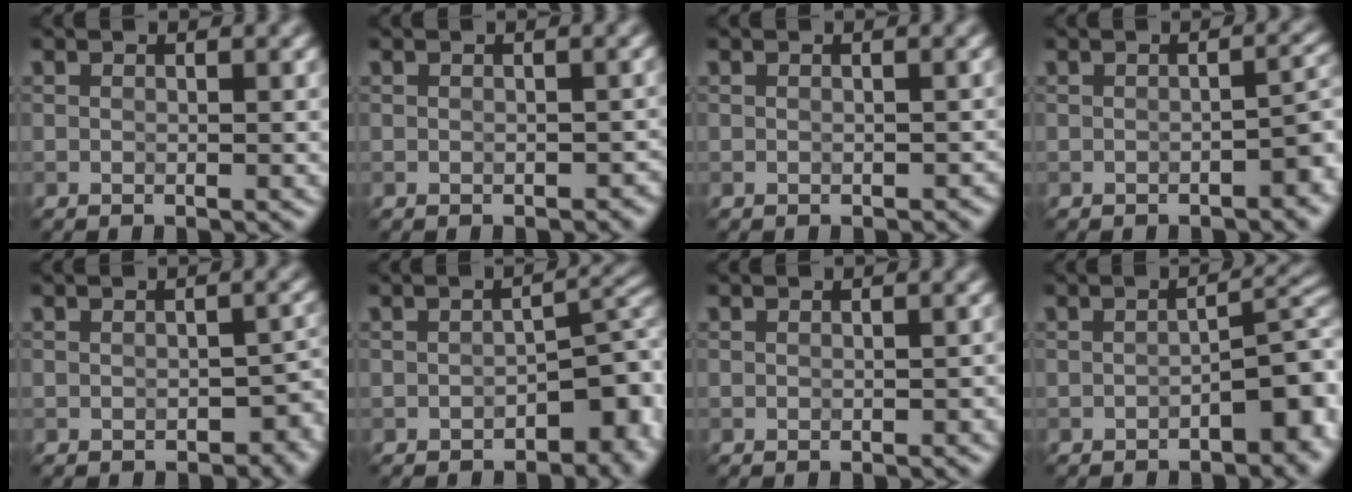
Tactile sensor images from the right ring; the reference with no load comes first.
{"total": 1.2, "force": [-0.5, 1.0, 0.6], "torque": [-0.007, -0.003, -0.006]}
{"total": 0.8, "force": [-0.3, 0.6, 0.3], "torque": [-0.002, -0.002, -0.003]}
{"total": 3.0, "force": [-1.4, 1.2, 2.3], "torque": [-0.028, 0.009, -0.022]}
{"total": 3.3, "force": [-1.3, 2.1, 2.2], "torque": [-0.013, -0.002, -0.015]}
{"total": 5.8, "force": [-2.2, 3.1, 4.4], "torque": [-0.038, 0.006, -0.033]}
{"total": 0.7, "force": [-0.2, 0.5, 0.5], "torque": [-0.009, 0.000, -0.003]}
{"total": 4.9, "force": [-1.6, 2.2, 4.1], "torque": [-0.045, 0.011, -0.025]}